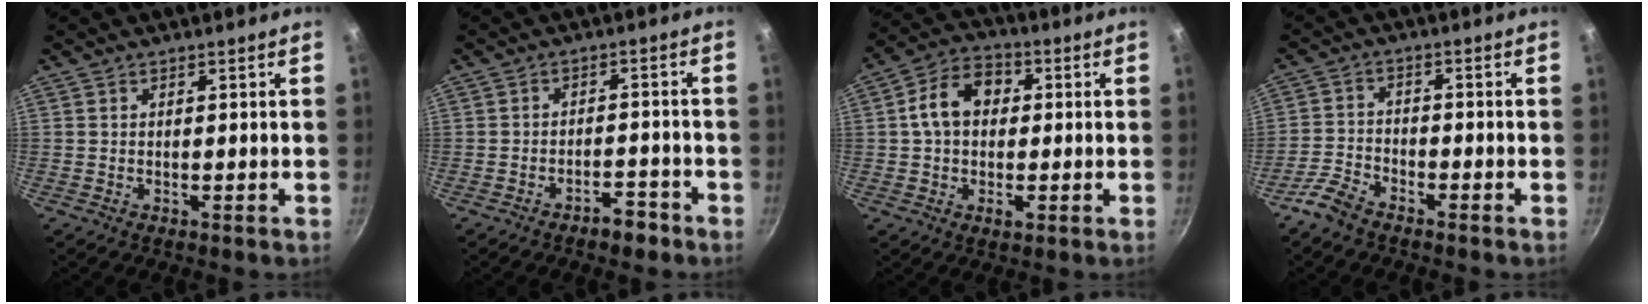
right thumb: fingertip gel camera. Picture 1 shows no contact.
{"total": 4.2, "force": [-3.1, 1.8, 2.1], "torque": [-0.016, 0.031, -0.038]}
{"total": 10.9, "force": [1.3, 8.0, 7.2], "torque": [-0.103, 0.019, 0.007]}
{"total": 4.9, "force": [-3.9, 2.0, 2.1], "torque": [-0.048, 0.029, -0.086]}